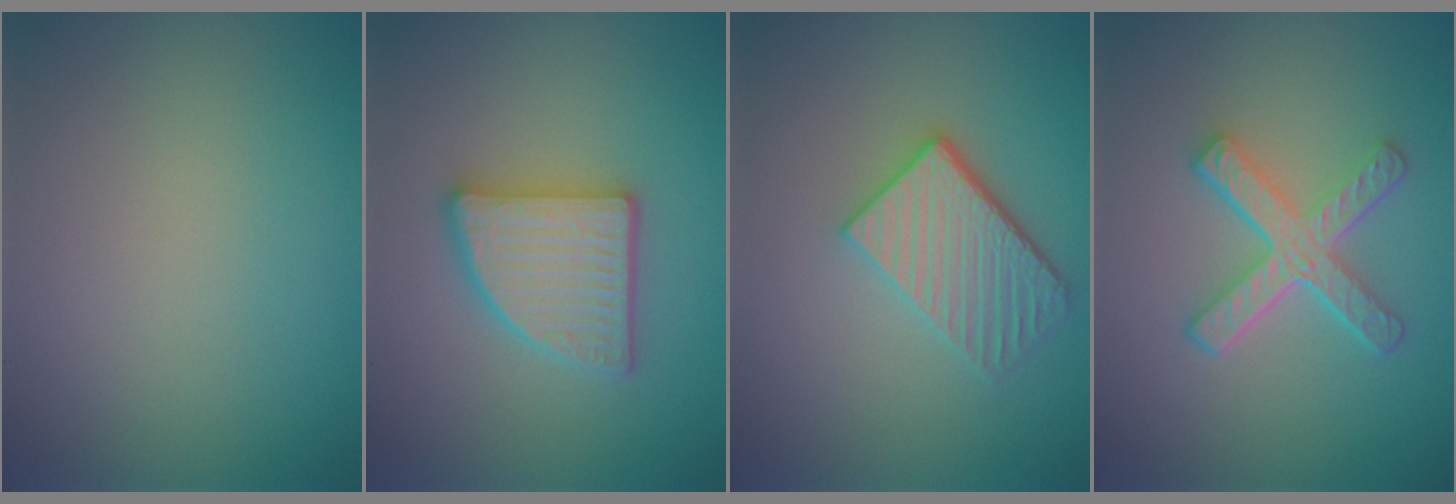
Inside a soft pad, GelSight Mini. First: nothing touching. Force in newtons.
{"total": 5.0, "press": 4.9, "slide": 0.8}
{"total": 4.0, "press": 3.4, "slide": 2.1}
{"total": 5.2, "press": 3.6, "slide": 3.7}